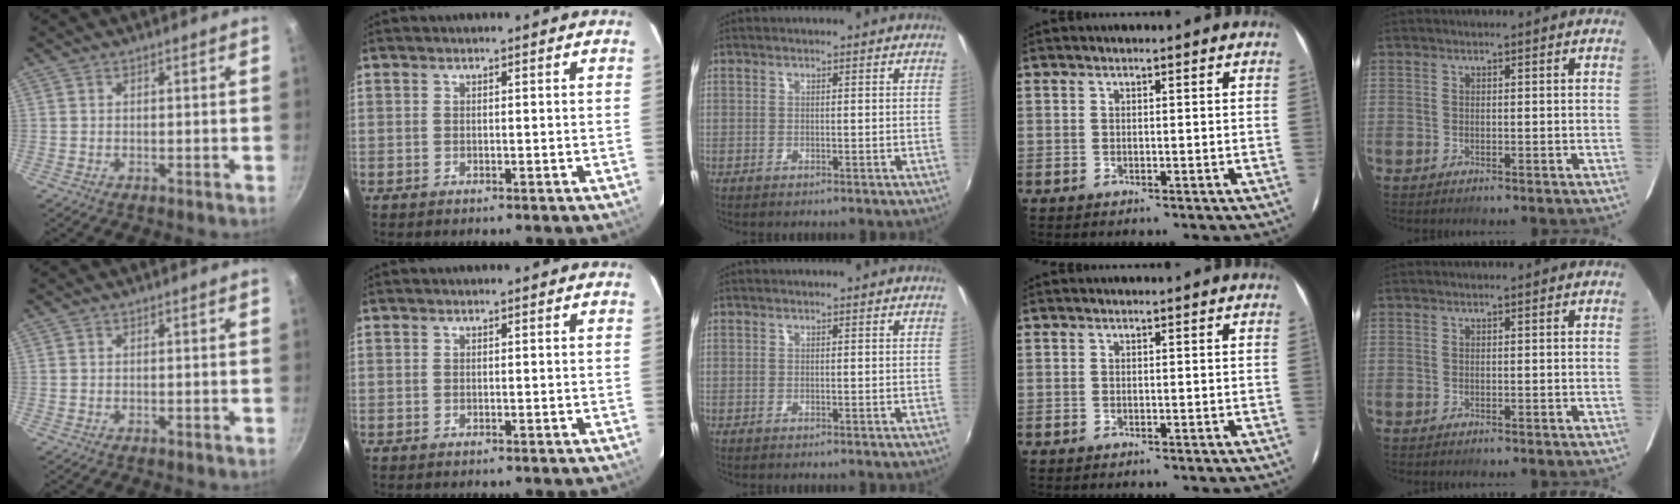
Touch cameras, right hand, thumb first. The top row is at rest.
{}